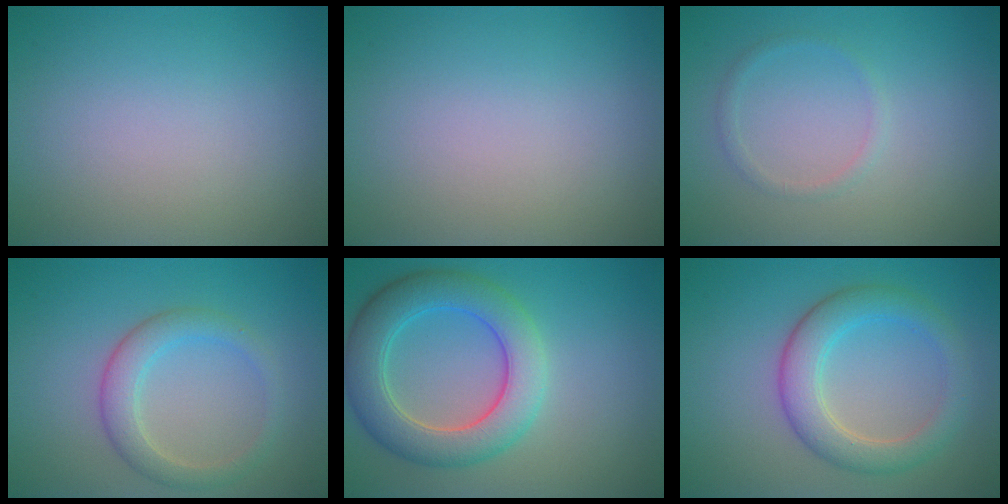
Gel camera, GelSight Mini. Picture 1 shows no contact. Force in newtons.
{"total": 0.0}
{"total": 1.0, "press": 1.0, "slide": 0.0}
{"total": 3.0, "press": 3.0, "slide": 0.1}
{"total": 6.6, "press": 6.5, "slide": 0.3}
{"total": 4.5, "press": 4.5, "slide": 0.2}